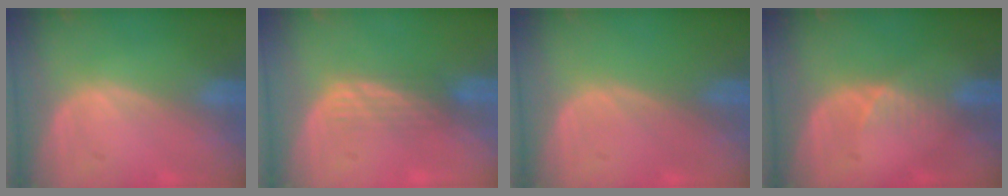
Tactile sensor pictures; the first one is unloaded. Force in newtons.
{"total": 3.1, "press": 2.6, "slide": 1.6}
{"total": 0.0}
{"total": 2.6, "press": 2.2, "slide": 1.4}